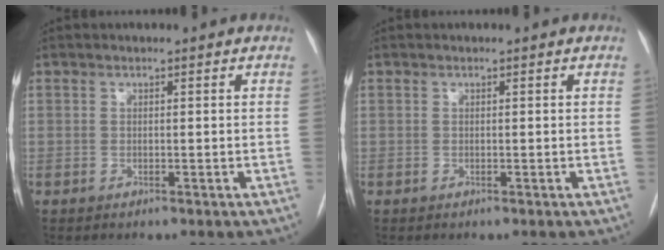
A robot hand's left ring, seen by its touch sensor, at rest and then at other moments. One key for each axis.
{"total": 0.0}